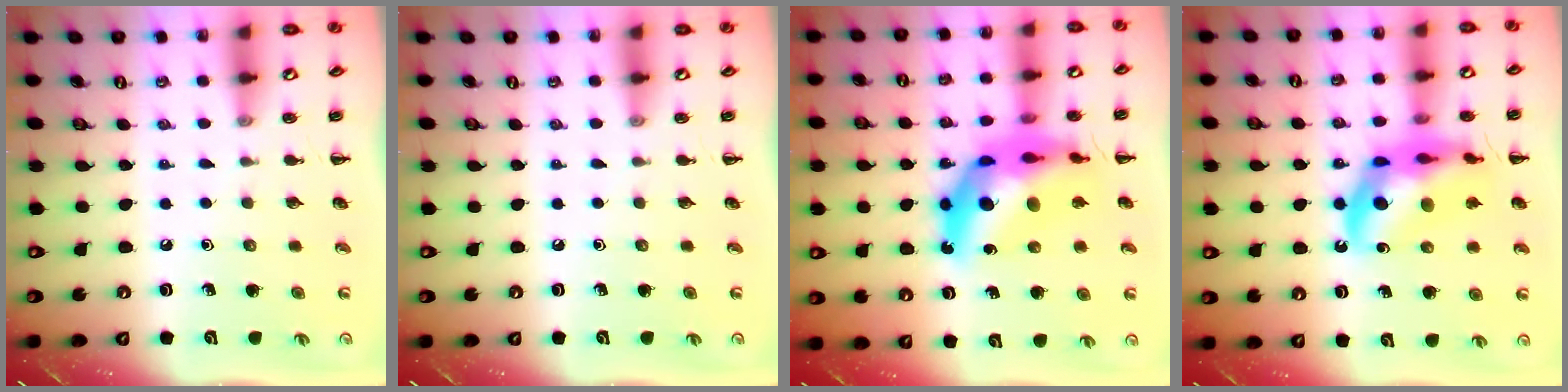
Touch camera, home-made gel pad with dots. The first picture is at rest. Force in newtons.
{"total": 0.0}
{"total": 18.4, "press": 17.7, "slide": 5.1}
{"total": 18.8, "press": 18.3, "slide": 4.5}